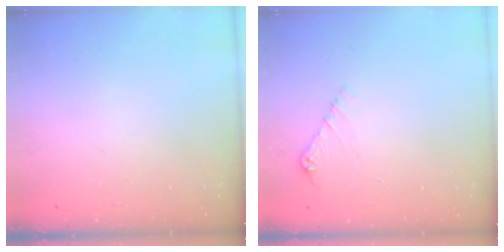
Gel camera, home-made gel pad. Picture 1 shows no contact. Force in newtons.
{"total": 4.3, "press": 4.3, "slide": 0.5}